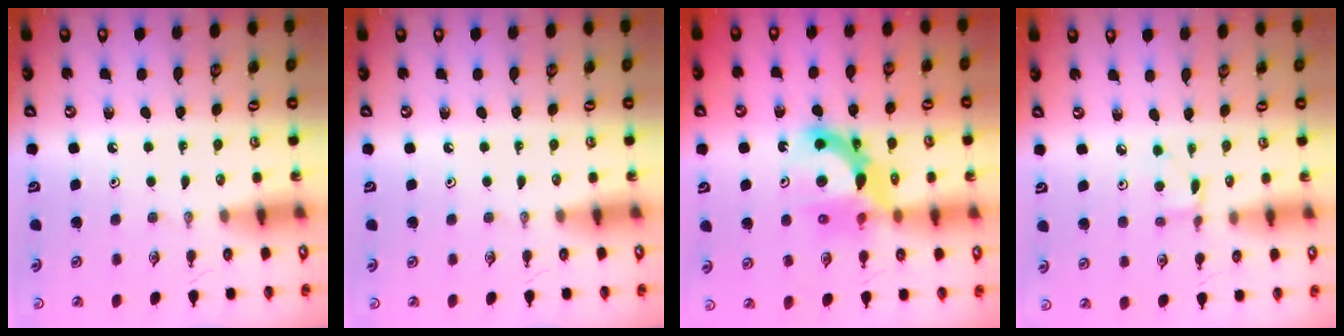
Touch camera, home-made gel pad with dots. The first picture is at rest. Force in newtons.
{"total": 0.0}
{"total": 11.5, "press": 11.4, "slide": 1.0}
{"total": 2.6, "press": 2.6, "slide": 0.3}